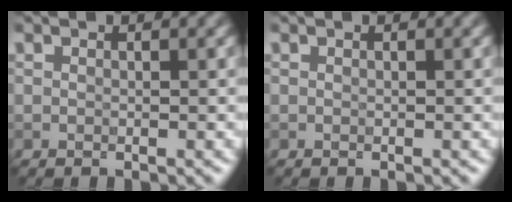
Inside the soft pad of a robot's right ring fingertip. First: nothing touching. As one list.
[{"total": 0.0}]